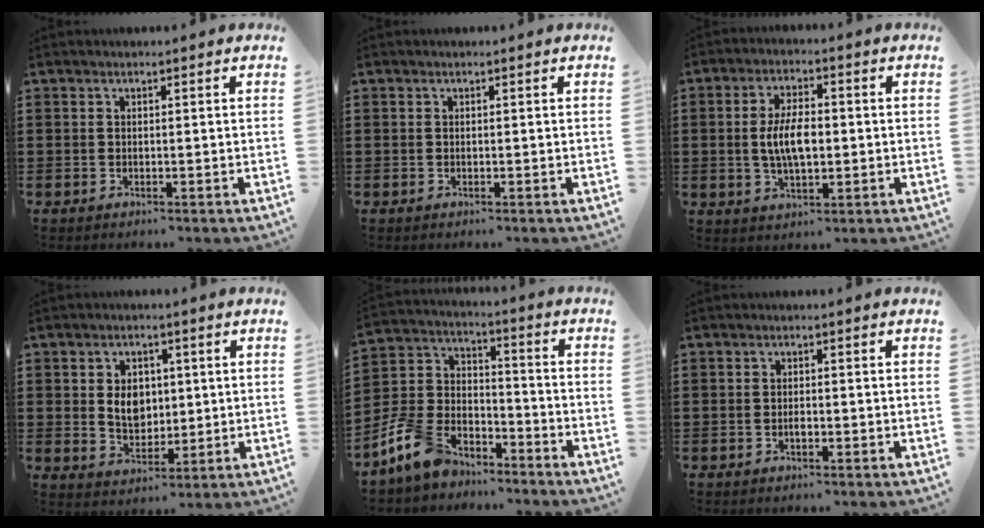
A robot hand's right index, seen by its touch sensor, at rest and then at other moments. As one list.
[{"total": 0.0}, {"total": 6.5, "force": [-0.2, 2.8, 5.8], "torque": [-0.115, -0.002, -0.010]}, {"total": 5.5, "force": [0.7, 4.2, 3.5], "torque": [-0.063, 0.008, 0.007]}, {"total": 9.0, "force": [-6.8, 4.9, 3.4], "torque": [-0.106, 0.017, -0.138]}, {"total": 1.1, "force": [-0.4, 0.6, 0.8], "torque": [-0.017, -0.003, -0.006]}]